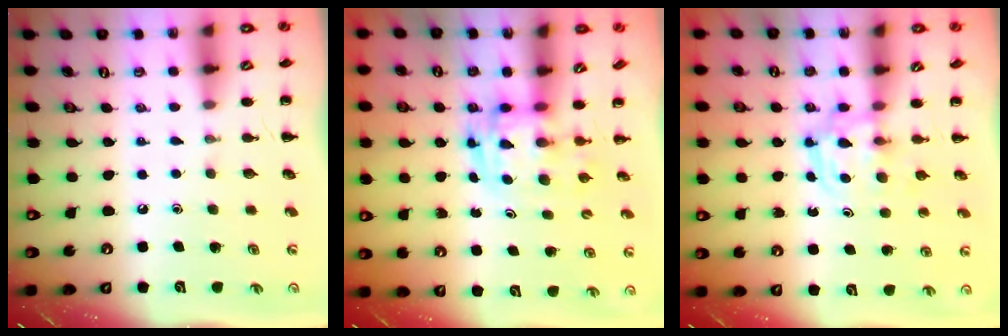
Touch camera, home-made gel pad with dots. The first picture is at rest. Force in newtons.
{"total": 2.9, "press": 2.9, "slide": 0.5}
{"total": 3.8, "press": 3.8, "slide": 0.6}